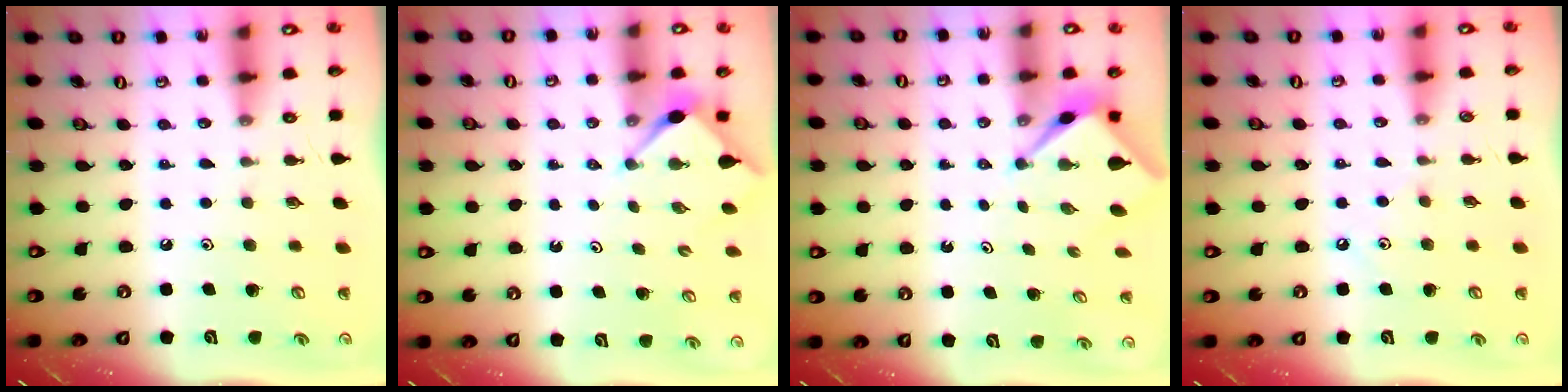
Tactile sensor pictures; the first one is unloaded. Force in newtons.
{"total": 2.8, "press": 2.7, "slide": 0.3}
{"total": 2.5, "press": 2.5, "slide": 0.1}
{"total": 4.2, "press": 4.2, "slide": 0.7}